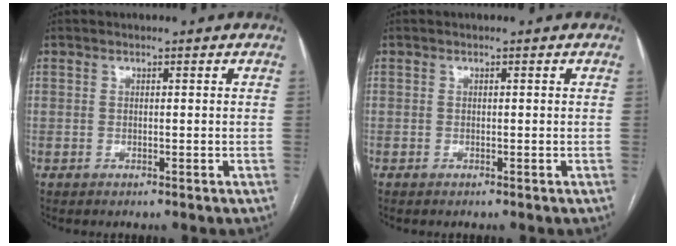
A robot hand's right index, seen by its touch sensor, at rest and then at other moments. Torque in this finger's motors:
{"motor_torque": [-0.11, -0.12, -0.06, -0.03]}